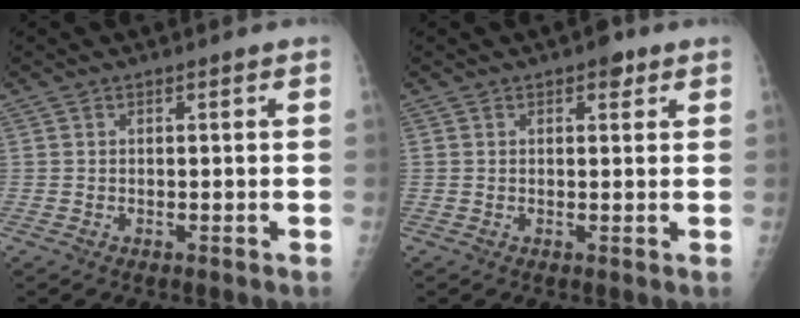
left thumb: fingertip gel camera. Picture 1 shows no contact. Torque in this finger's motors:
{"motor_torque": [0.29, -0.10, 0.15, -0.12, 0.00]}